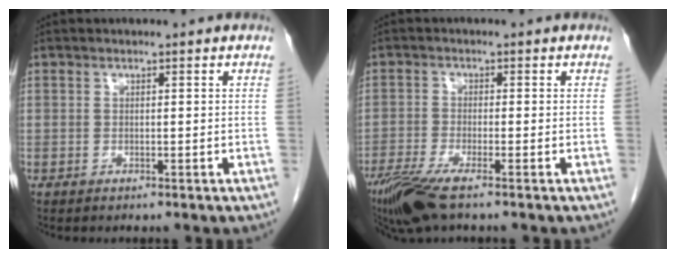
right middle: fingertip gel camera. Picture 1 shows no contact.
{"total": 7.3, "force": [-5.2, 0.8, 5.1], "torque": [-0.097, -0.020, -0.098]}